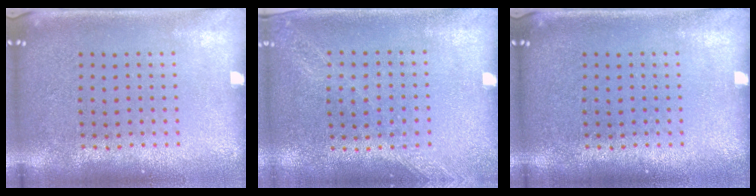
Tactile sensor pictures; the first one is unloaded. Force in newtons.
{"total": 1.1, "press": 1.1, "slide": 0.2}
{"total": 0.0}